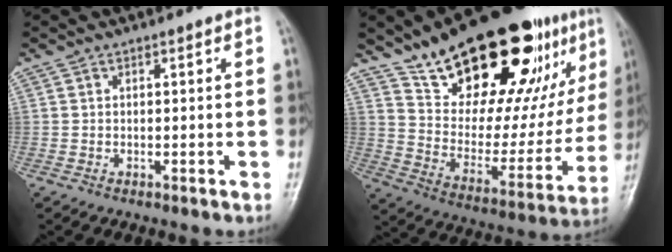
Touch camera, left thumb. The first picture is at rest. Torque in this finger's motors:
{"motor_torque": [0.44, 0.53, 1.54, -1.23, 0.33]}